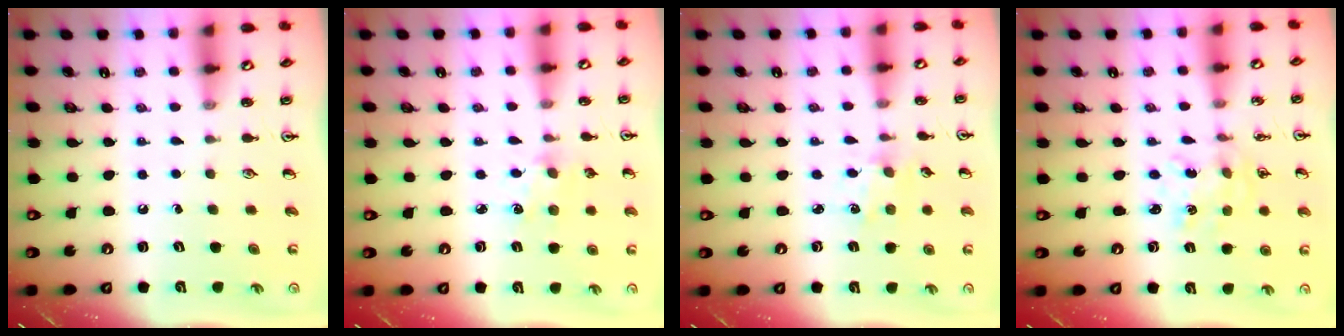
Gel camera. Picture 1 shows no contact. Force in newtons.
{"total": 4.9, "press": 4.9, "slide": 0.7}
{"total": 1.3, "press": 1.3, "slide": 0.2}
{"total": 1.5, "press": 1.5, "slide": 0.1}